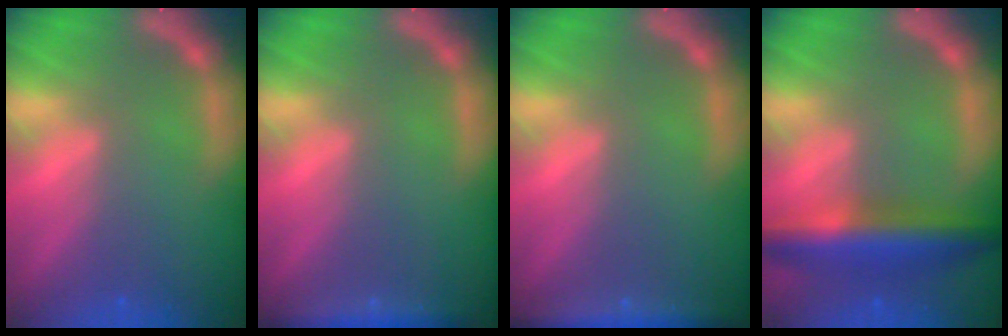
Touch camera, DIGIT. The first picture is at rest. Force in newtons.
{"total": 3.0}
{"total": 4.0}
{"total": 7.0}